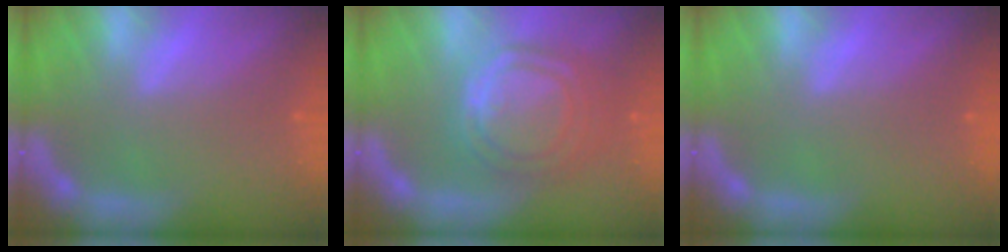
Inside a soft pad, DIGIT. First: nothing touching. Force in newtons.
{"total": 10.0}
{"total": 0.0}